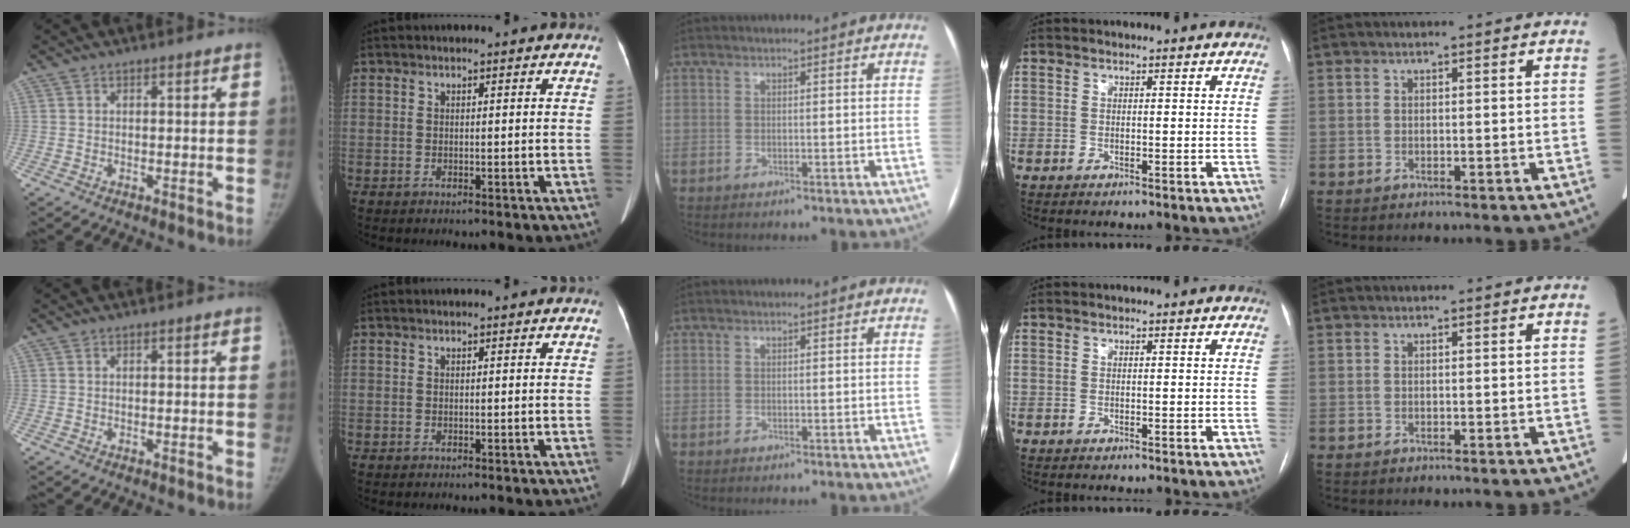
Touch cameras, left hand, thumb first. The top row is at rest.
{}